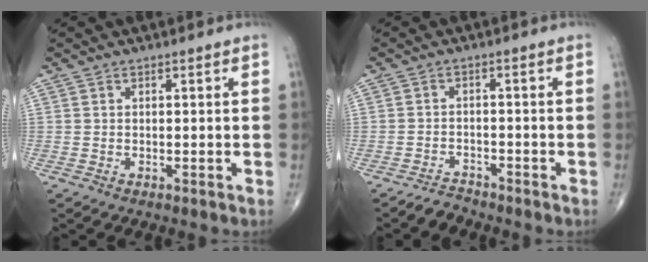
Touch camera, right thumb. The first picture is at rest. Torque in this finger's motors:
{"motor_torque": [1.16, 0.71, 0.01, -0.46, 0.03]}